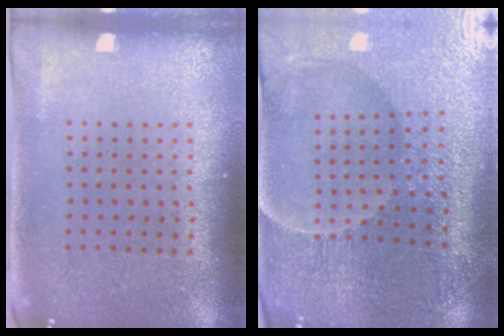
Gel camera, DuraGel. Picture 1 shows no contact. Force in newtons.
{"total": 3.8, "press": 3.7, "slide": 0.4}